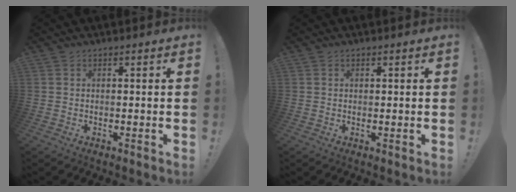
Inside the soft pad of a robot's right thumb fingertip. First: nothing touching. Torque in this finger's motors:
{"motor_torque": [0.30, -0.07, -0.91, 0.30, 0.16]}